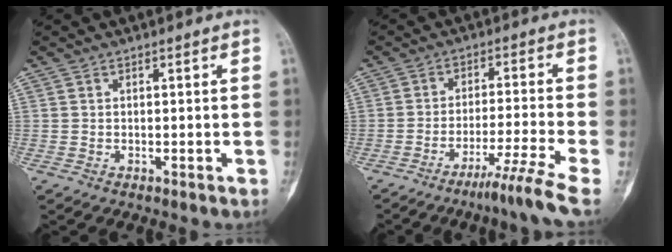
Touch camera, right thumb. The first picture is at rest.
{"total": 8.3, "force": [-5.5, -1.7, 6.0], "torque": [-0.106, 0.027, -0.094]}